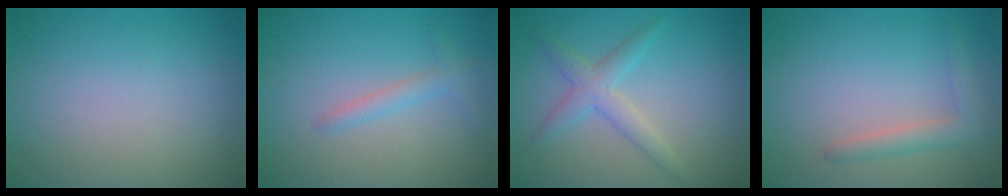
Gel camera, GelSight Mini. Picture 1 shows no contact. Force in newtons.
{"total": 1.4, "press": 1.4, "slide": 0.1}
{"total": 2.6, "press": 2.6, "slide": 0.1}
{"total": 2.2, "press": 2.1, "slide": 0.2}